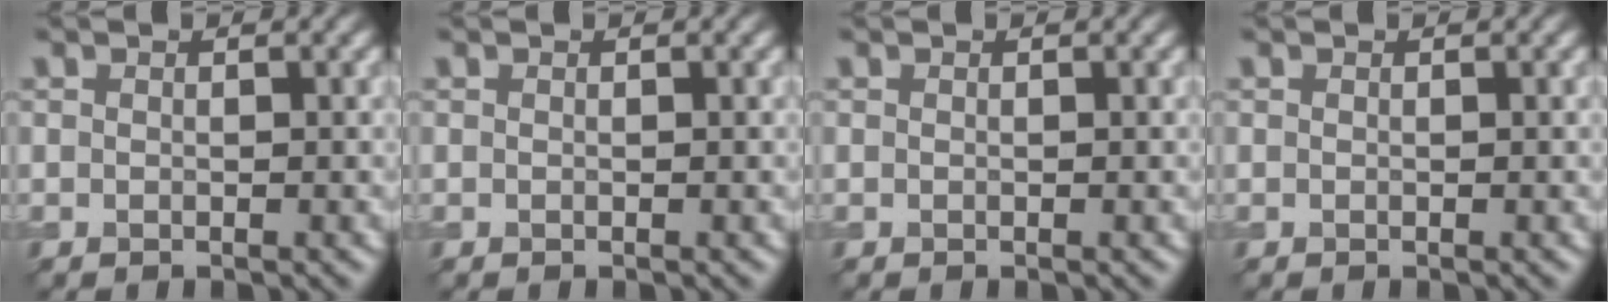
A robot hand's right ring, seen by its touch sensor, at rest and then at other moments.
{"total": 0.0}
{"total": 0.0}
{"total": 0.0}